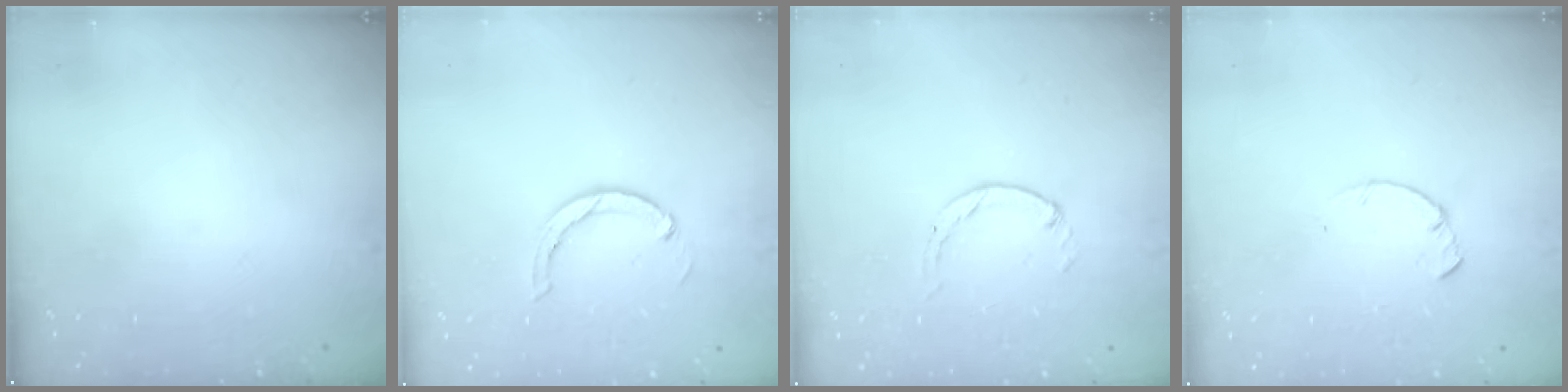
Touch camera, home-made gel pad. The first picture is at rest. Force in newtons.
{"total": 3.0, "press": 3.0, "slide": 0.1}
{"total": 0.0}
{"total": 1.4, "press": 1.4, "slide": 0.2}